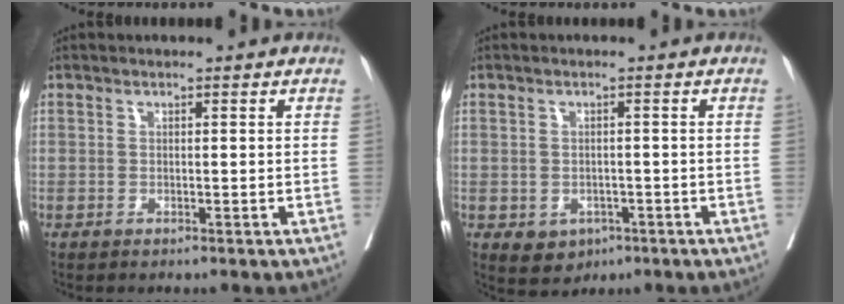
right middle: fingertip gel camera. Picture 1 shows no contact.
{"total": 3.6, "force": [-1.5, 2.9, 1.6], "torque": [-0.020, 0.000, -0.010]}